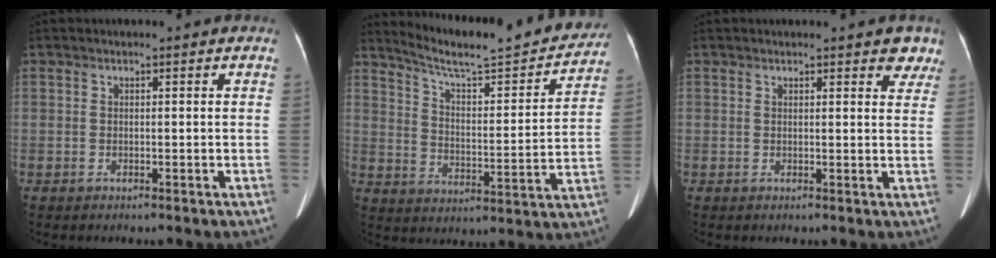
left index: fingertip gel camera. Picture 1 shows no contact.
{"total": 20.3, "force": [18.7, 1.9, 7.7], "torque": [-0.118, -0.030, 0.258]}
{"total": 4.1, "force": [3.4, 1.5, 1.7], "torque": [0.004, -0.006, 0.026]}